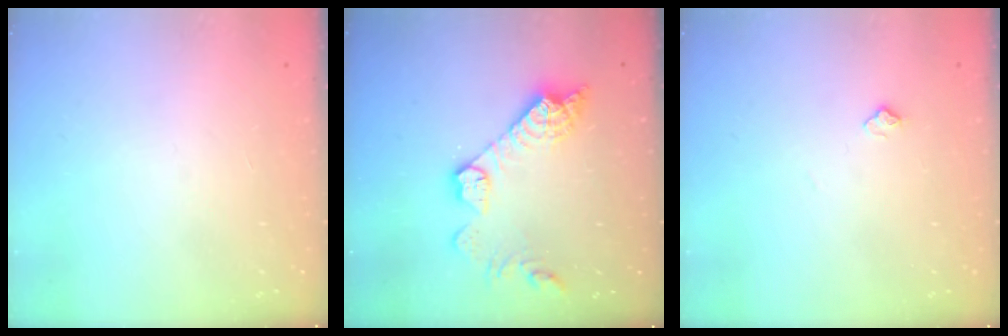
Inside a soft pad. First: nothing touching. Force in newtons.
{"total": 14.7, "press": 14.7, "slide": 0.9}
{"total": 5.1, "press": 5.1, "slide": 0.5}